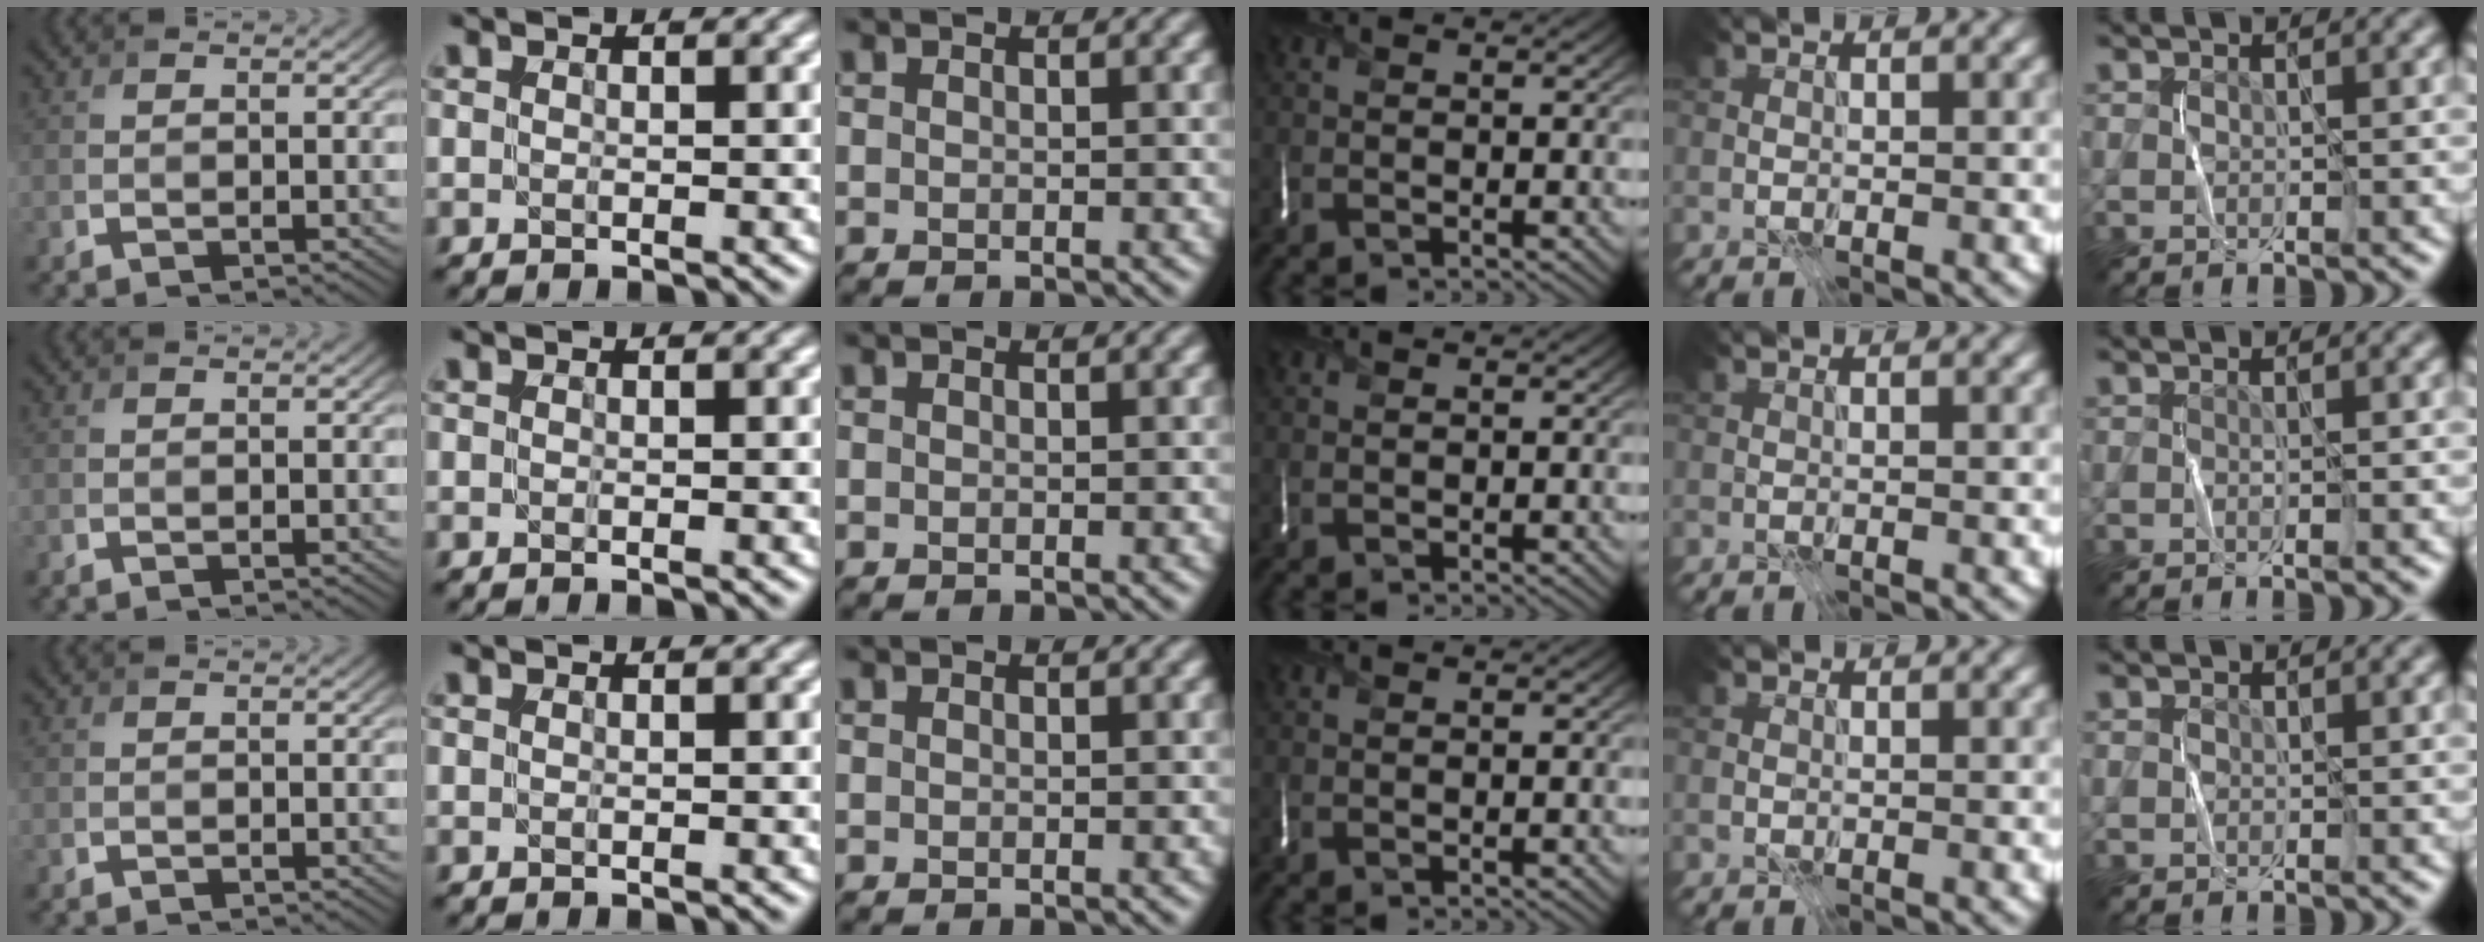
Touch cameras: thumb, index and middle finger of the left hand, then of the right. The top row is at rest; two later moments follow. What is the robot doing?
{"motion": "fold", "object": "scarf"}